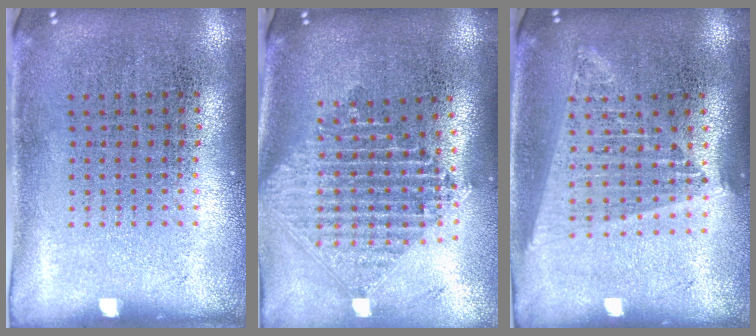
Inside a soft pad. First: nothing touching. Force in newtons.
{"total": 2.4, "press": 1.9, "slide": 1.5}
{"total": 1.8, "press": 1.6, "slide": 0.8}